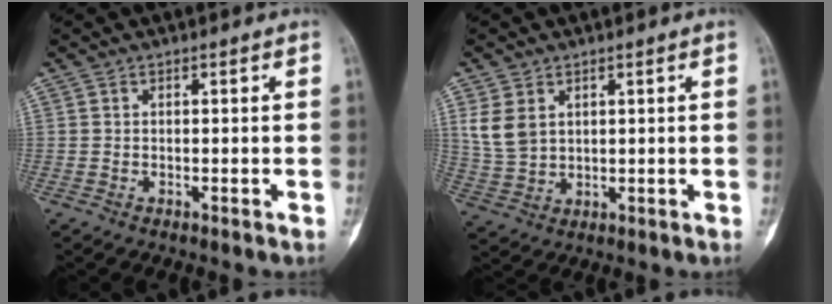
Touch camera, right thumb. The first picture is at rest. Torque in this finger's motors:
{"motor_torque": [-0.01, 0.01, 0.17, -0.12, 0.01]}